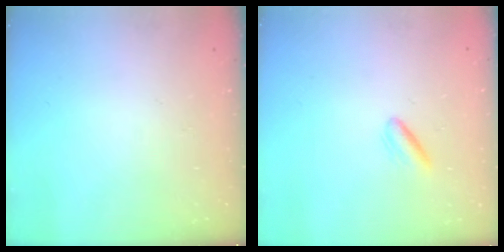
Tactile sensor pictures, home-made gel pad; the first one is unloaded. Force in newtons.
{"total": 2.7, "press": 2.6, "slide": 0.9}